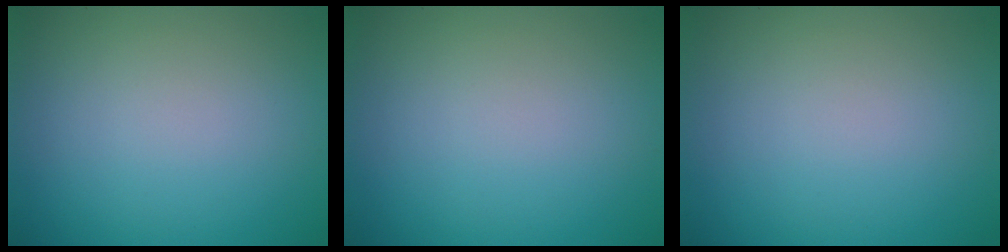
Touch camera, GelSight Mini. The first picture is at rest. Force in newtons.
{"total": 0.0}
{"total": 0.0}